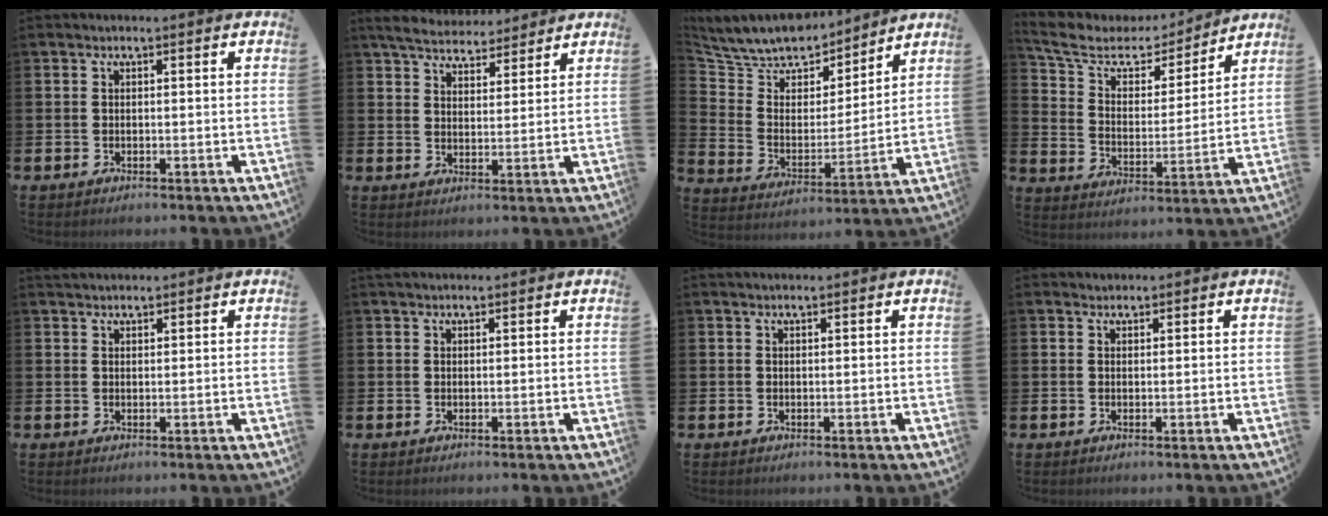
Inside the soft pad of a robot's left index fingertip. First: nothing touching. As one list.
[{"total": 5.6, "force": [5.4, 1.3, 0.9], "torque": [-0.041, -0.023, 0.097]}, {"total": 9.0, "force": [8.4, 3.0, 1.0], "torque": [-0.070, -0.062, 0.151]}, {"total": 7.3, "force": [5.8, 3.8, 2.2], "torque": [-0.083, -0.033, 0.099]}, {"total": 1.9, "force": [1.8, 0.6, 0.0], "torque": [0.007, -0.003, 0.032]}, {"total": 1.2, "force": [1.2, 0.4, 0.2], "torque": [0.006, -0.001, 0.019]}, {"total": 1.0, "force": [1.0, 0.2, 0.1], "torque": [0.008, -0.003, 0.015]}, {"total": 1.4, "force": [1.3, 0.5, -0.2], "torque": [0.012, 0.001, 0.022]}]